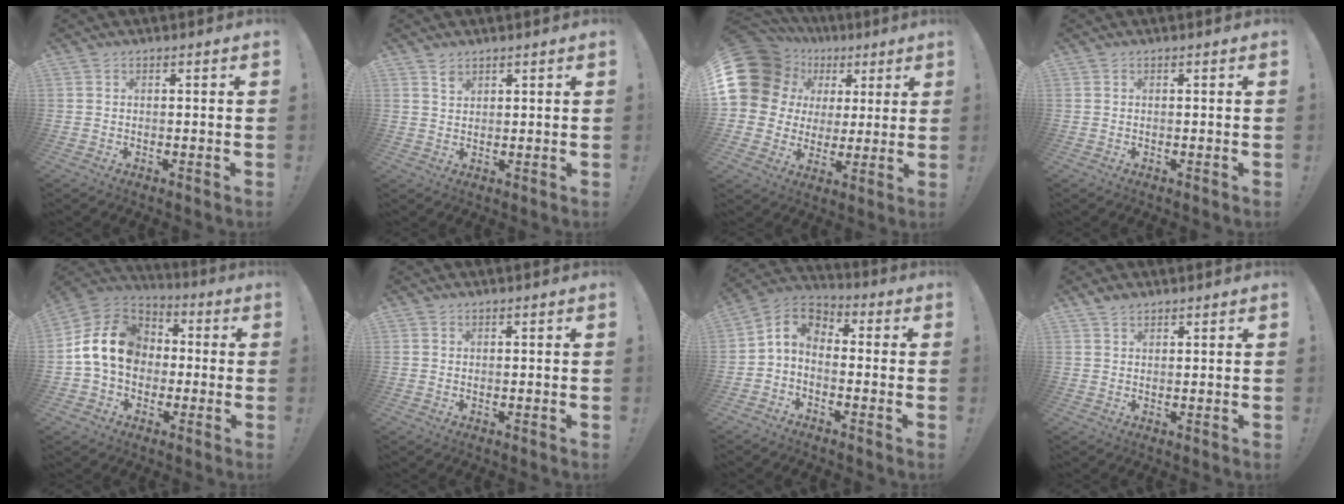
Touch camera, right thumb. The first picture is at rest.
{"total": 2.4, "force": [1.8, 1.4, 0.5], "torque": [0.003, -0.013, 0.032]}
{"total": 17.2, "force": [6.5, 14.0, 7.7], "torque": [-0.137, -0.033, 0.144]}
{"total": 0.0}
{"total": 16.5, "force": [1.4, 12.9, 10.2], "torque": [-0.181, 0.017, 0.031]}
{"total": 0.6, "force": [0.5, 0.4, -0.1], "torque": [0.003, 0.000, 0.010]}
{"total": 5.5, "force": [-1.0, 4.0, 3.7], "torque": [-0.080, 0.009, -0.016]}
{"total": 2.3, "force": [1.9, 1.1, 0.7], "torque": [-0.013, -0.007, 0.037]}